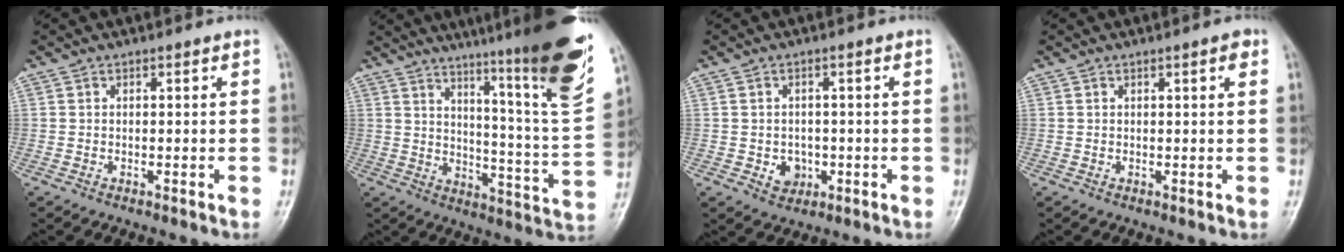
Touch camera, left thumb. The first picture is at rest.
{"total": 25.7, "force": [16.9, 1.7, 19.3], "torque": [-0.258, -0.100, 0.235]}
{"total": 3.7, "force": [-0.8, 3.1, 1.7], "torque": [-0.008, 0.003, -0.005]}
{"total": 1.4, "force": [0.7, 0.2, 1.2], "torque": [-0.016, 0.000, 0.009]}